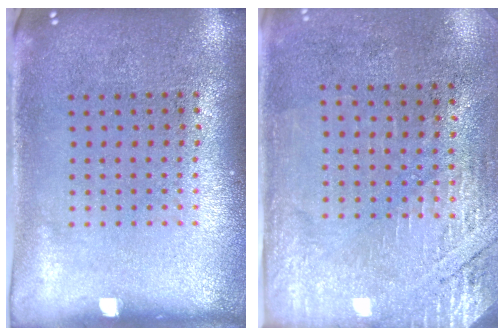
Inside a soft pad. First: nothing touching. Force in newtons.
{"total": 2.8, "press": 2.5, "slide": 1.4}